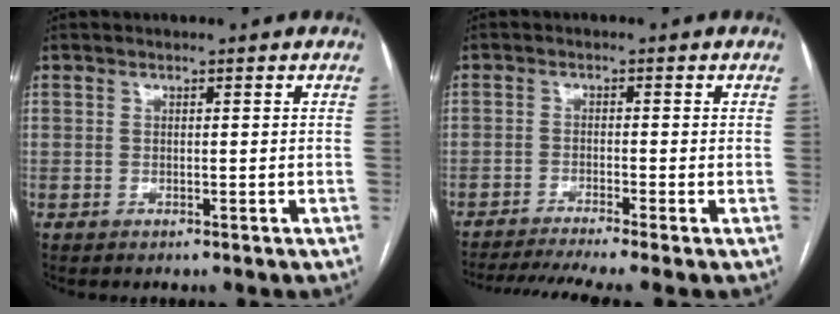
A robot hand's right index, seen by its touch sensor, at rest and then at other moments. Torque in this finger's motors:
{"motor_torque": [1.18, -0.96, 0.27, 0.06]}